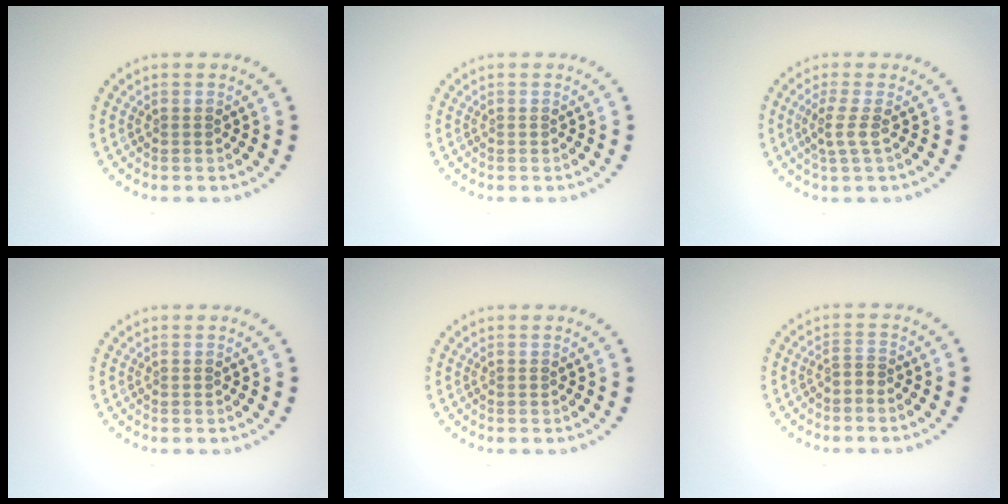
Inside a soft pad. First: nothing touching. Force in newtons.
{"total": 0.0}
{"total": 1.8, "press": 1.4, "slide": 1.1}
{"total": 0.0}
{"total": 0.0}
{"total": 0.8, "press": 0.6, "slide": 0.5}